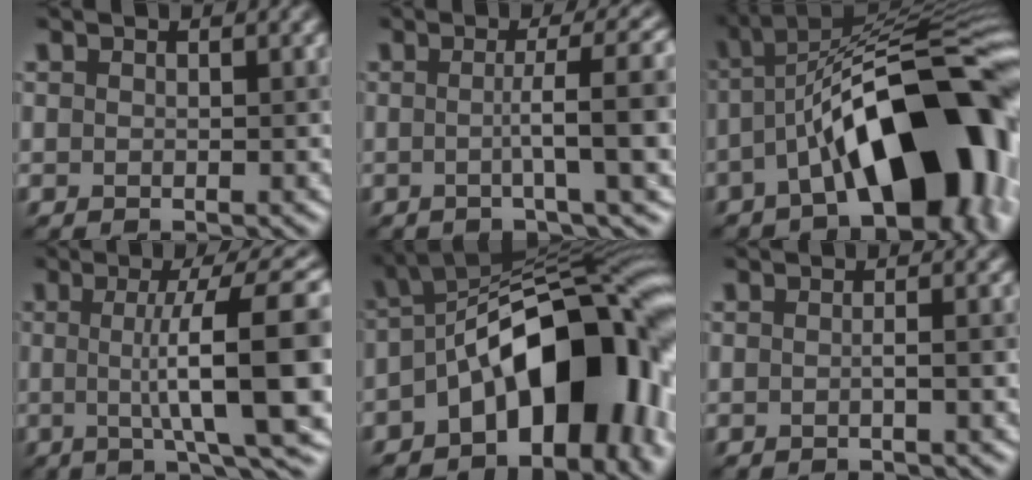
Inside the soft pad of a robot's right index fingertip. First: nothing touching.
{"total": 7.0, "force": [0.3, 1.1, 6.9], "torque": [-0.089, 0.012, 0.008]}
{"total": 13.7, "force": [-4.4, 6.1, 11.4], "torque": [-0.150, 0.008, -0.067]}
{"total": 12.7, "force": [0.6, 3.0, 12.3], "torque": [-0.143, 0.009, 0.012]}
{"total": 14.0, "force": [-3.7, 7.2, 11.4], "torque": [-0.123, 0.013, -0.067]}
{"total": 2.3, "force": [-0.3, 0.6, 2.2], "torque": [-0.021, 0.004, -0.003]}